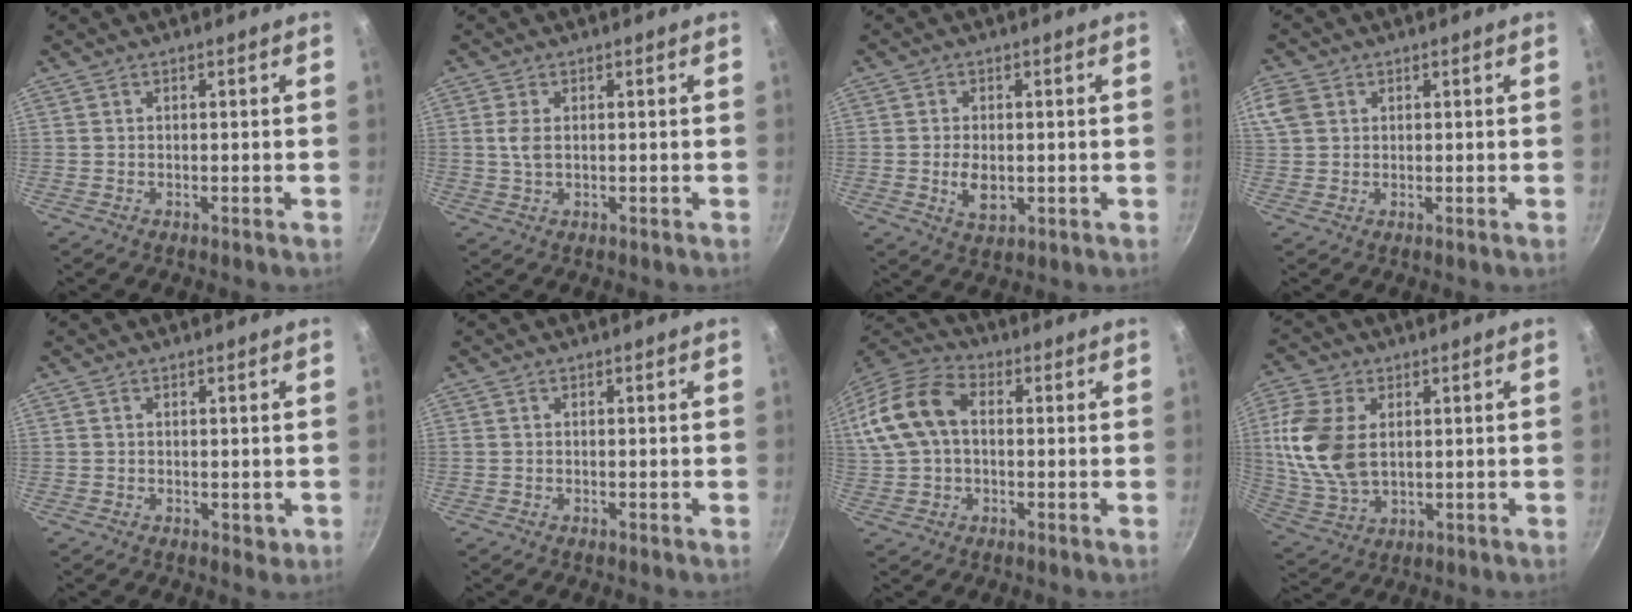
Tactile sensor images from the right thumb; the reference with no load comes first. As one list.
[{"total": 2.8, "force": [0.4, 1.5, 2.3], "torque": [-0.048, 0.000, 0.008]}, {"total": 5.0, "force": [-0.6, 3.1, 3.9], "torque": [-0.068, -0.003, -0.006]}, {"total": 5.8, "force": [1.9, 4.5, 3.0], "torque": [-0.060, 0.008, 0.033]}, {"total": 1.8, "force": [0.1, 1.3, 1.3], "torque": [-0.011, 0.000, 0.003]}, {"total": 0.0}, {"total": 14.9, "force": [2.1, 9.8, 11.0], "torque": [-0.220, 0.034, 0.025]}, {"total": 13.7, "force": [2.3, 8.6, 10.4], "torque": [-0.205, -0.007, 0.050]}]